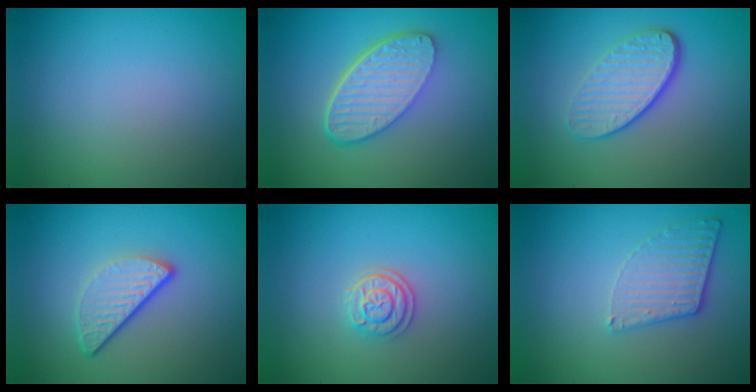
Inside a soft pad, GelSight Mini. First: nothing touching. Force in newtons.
{"total": 6.2, "press": 4.4, "slide": 4.3}
{"total": 4.3, "press": 3.2, "slide": 2.8}
{"total": 3.4, "press": 2.6, "slide": 2.2}
{"total": 2.2, "press": 2.1, "slide": 0.9}
{"total": 3.2, "press": 2.7, "slide": 1.6}